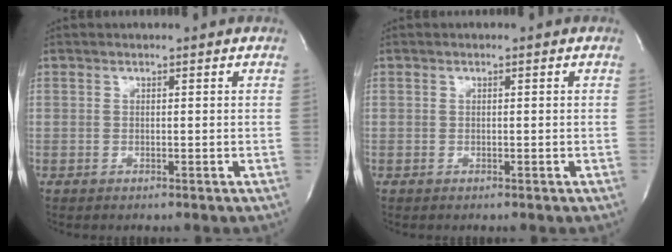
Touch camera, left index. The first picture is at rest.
{"total": 0.0}